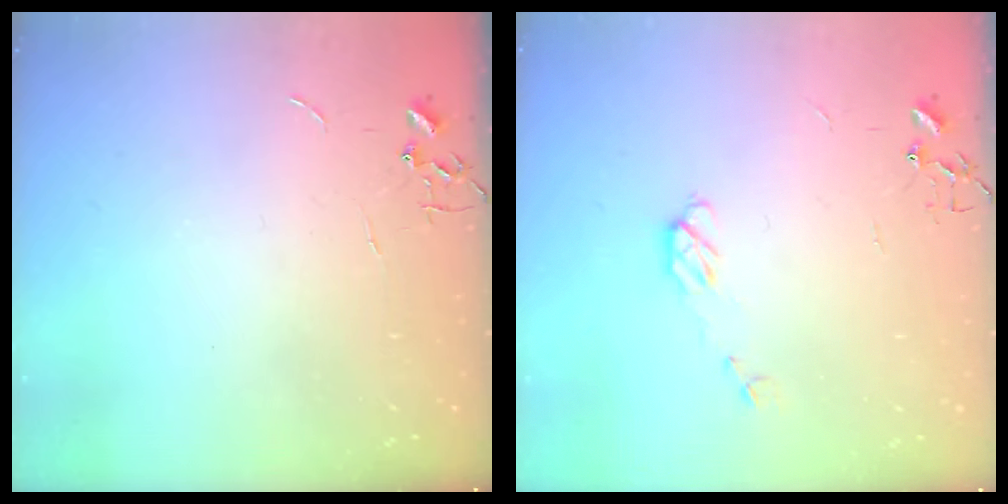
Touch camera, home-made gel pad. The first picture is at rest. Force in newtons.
{"total": 5.0, "press": 5.0, "slide": 0.2}